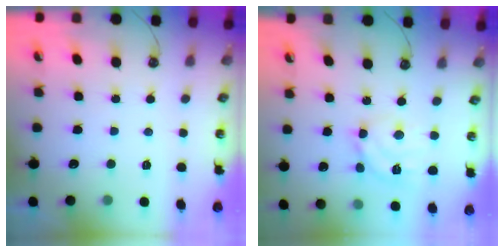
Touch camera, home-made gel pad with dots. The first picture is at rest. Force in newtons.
{"total": 12.1, "press": 12.0, "slide": 1.8}